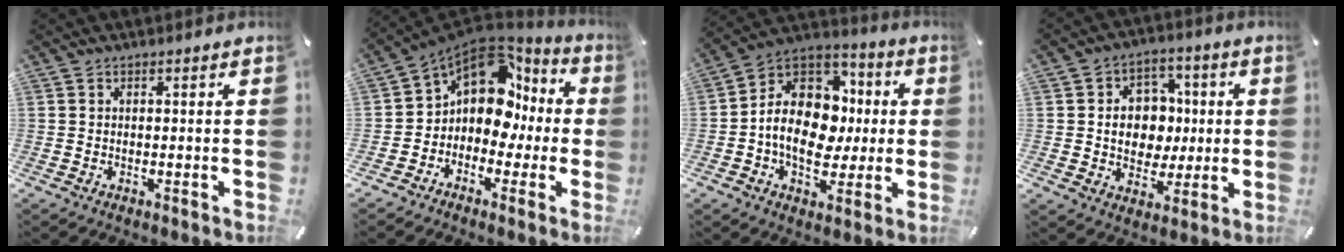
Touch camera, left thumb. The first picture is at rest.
{"total": 13.2, "force": [3.4, 9.7, 8.3], "torque": [-0.154, -0.022, 0.057]}
{"total": 15.6, "force": [-1.0, 12.4, 9.4], "torque": [-0.184, -0.002, -0.017]}
{"total": 10.0, "force": [0.2, 8.8, 4.7], "torque": [-0.066, 0.011, 0.009]}